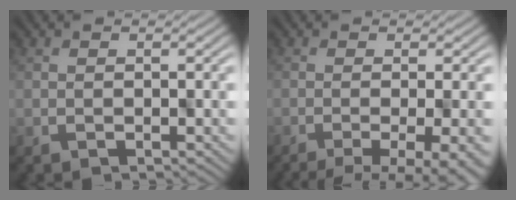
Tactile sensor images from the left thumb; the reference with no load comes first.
{"total": 10.5, "force": [-7.8, 2.1, 6.6], "torque": [-0.097, -0.012, -0.081]}